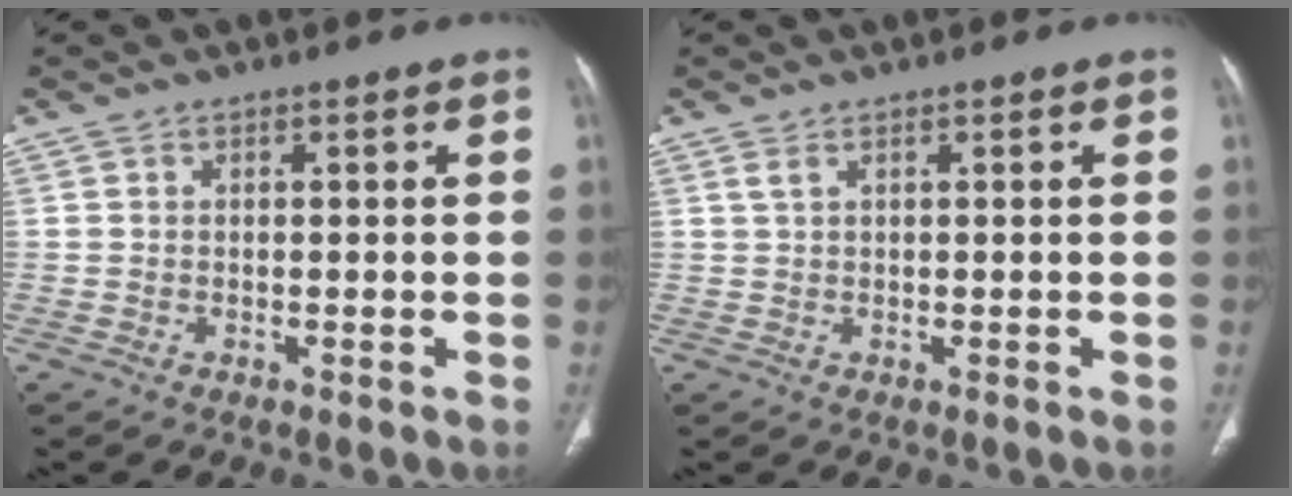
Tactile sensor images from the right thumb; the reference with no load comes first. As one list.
[{"total": 1.0, "force": [0.6, 0.3, 0.7], "torque": [-0.019, 0.006, 0.015]}]